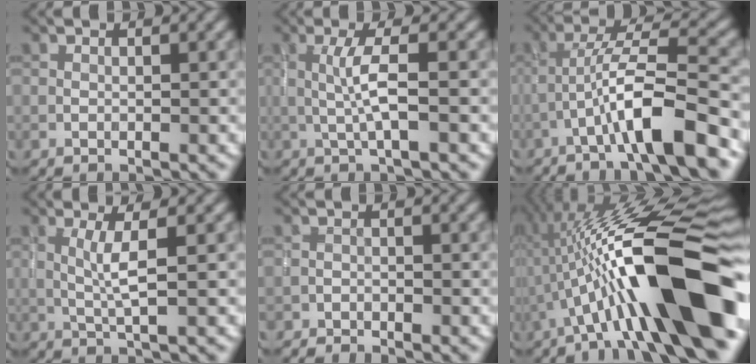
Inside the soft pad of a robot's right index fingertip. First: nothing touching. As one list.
[{"total": 2.8, "force": [-0.2, 0.1, 2.8], "torque": [-0.060, 0.002, -0.004]}, {"total": 7.5, "force": [-3.7, 0.9, 6.4], "torque": [-0.113, 0.020, -0.067]}, {"total": 2.5, "force": [0.3, 0.1, 2.5], "torque": [-0.055, 0.002, 0.007]}, {"total": 1.7, "force": [-1.6, 0.4, 0.2], "torque": [-0.010, 0.002, -0.030]}, {"total": 15.7, "force": [-2.7, 3.5, 15.1], "torque": [-0.234, 0.039, -0.042]}]